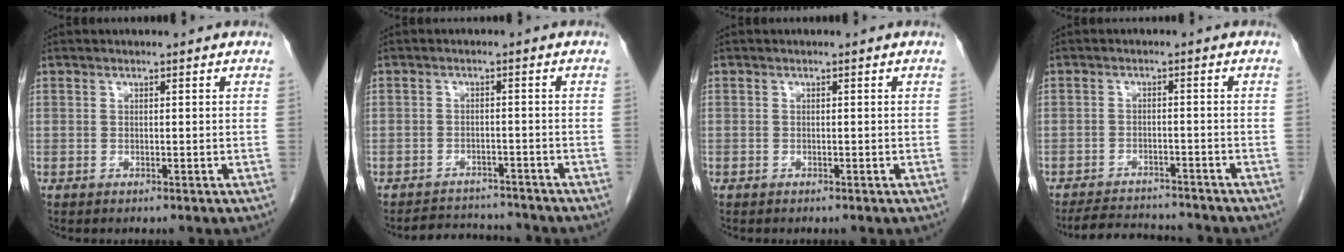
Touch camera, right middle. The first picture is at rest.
{"total": 5.6, "force": [-5.5, 1.0, -0.1], "torque": [0.000, 0.005, -0.082]}
{"total": 0.0}
{"total": 7.1, "force": [-7.0, 0.9, 1.2], "torque": [-0.024, -0.002, -0.107]}